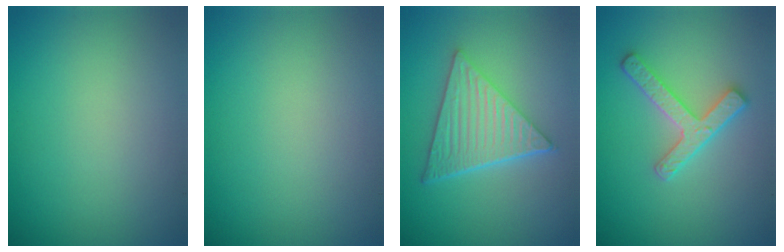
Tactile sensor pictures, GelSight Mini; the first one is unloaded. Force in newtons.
{"total": 0.0}
{"total": 6.1, "press": 4.5, "slide": 4.1}
{"total": 3.1, "press": 2.9, "slide": 1.1}